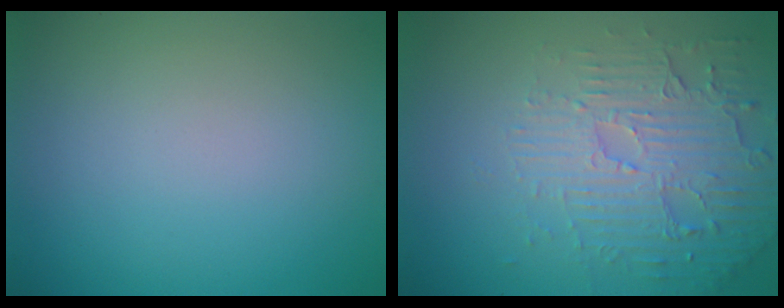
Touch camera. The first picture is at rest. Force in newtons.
{"total": 5.8, "press": 3.7, "slide": 4.5}